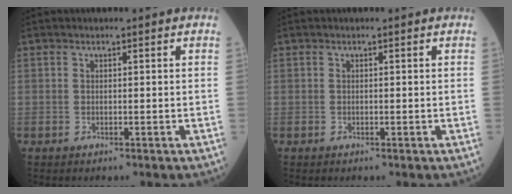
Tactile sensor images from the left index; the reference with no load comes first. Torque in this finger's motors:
{"motor_torque": [-0.19, 0.06, -0.03, -0.01]}